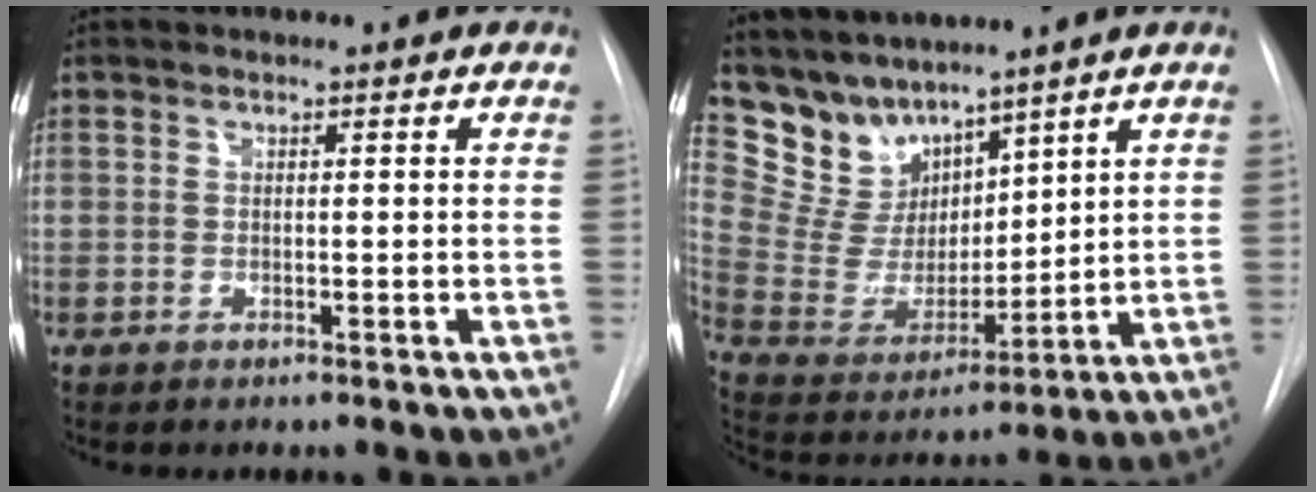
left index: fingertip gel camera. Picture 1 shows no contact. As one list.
[{"total": 10.3, "force": [9.1, 4.5, 1.5], "torque": [-0.056, 0.025, 0.196]}]